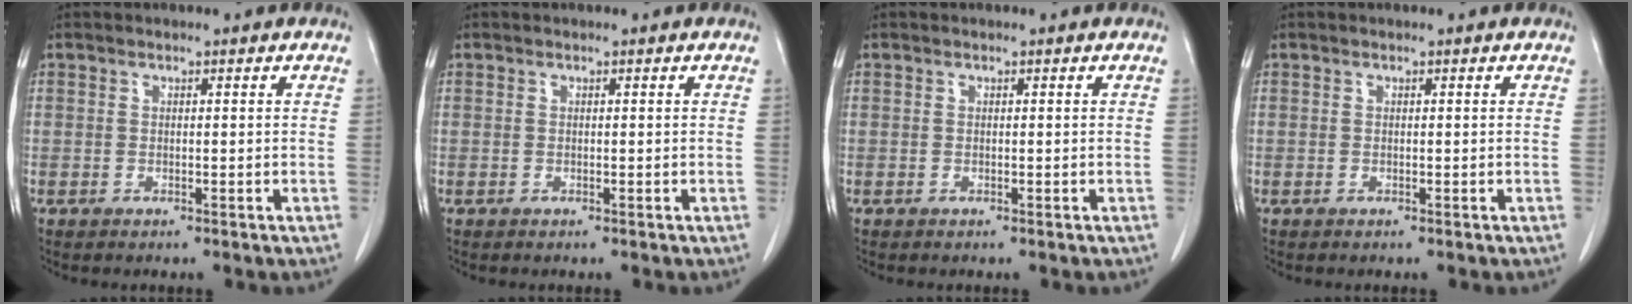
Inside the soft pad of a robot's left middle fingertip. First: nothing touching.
{"total": 0.0}
{"total": 0.0}
{"total": 0.0}